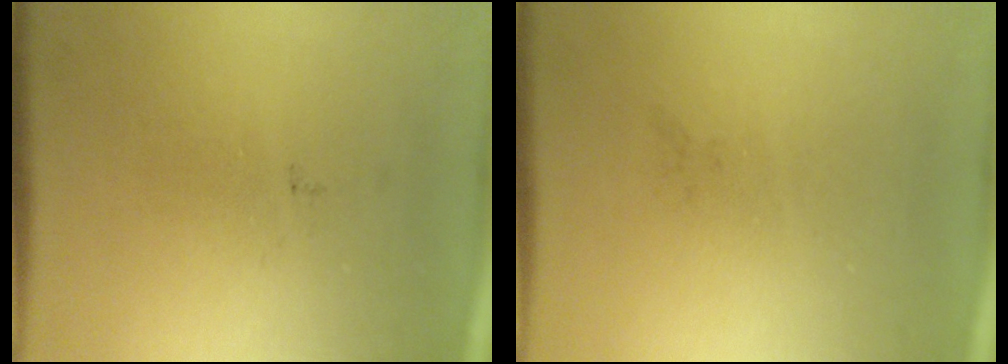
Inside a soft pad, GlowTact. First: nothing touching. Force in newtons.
{"total": 0.0}